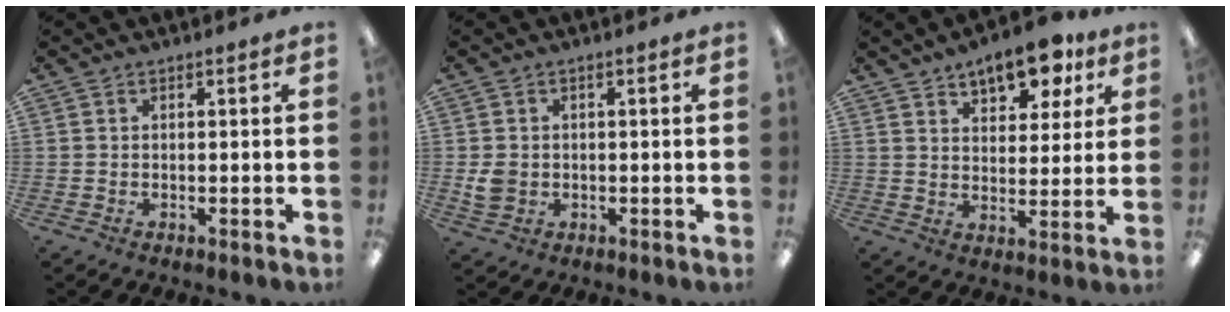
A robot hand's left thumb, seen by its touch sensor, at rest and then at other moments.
{"total": 3.6, "force": [-0.2, 3.2, 1.8], "torque": [-0.023, 0.004, -0.003]}
{"total": 11.6, "force": [8.1, 5.3, 6.4], "torque": [-0.080, -0.037, 0.138]}